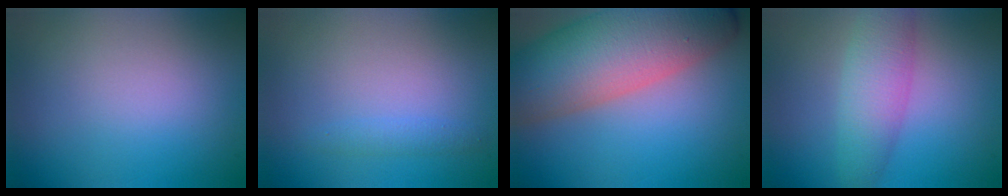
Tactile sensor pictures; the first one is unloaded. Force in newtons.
{"total": 1.1, "press": 1.1, "slide": 0.1}
{"total": 13.1, "press": 13.0, "slide": 0.7}
{"total": 4.5, "press": 4.5, "slide": 0.0}